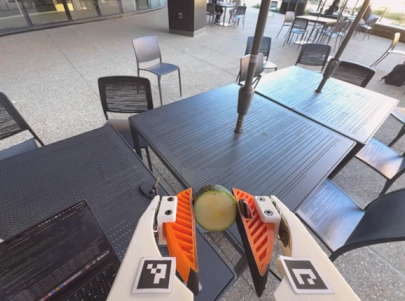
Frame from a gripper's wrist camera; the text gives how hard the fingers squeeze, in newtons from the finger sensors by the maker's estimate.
{"total": 8.0, "left": 7.5, "right": 8.6}